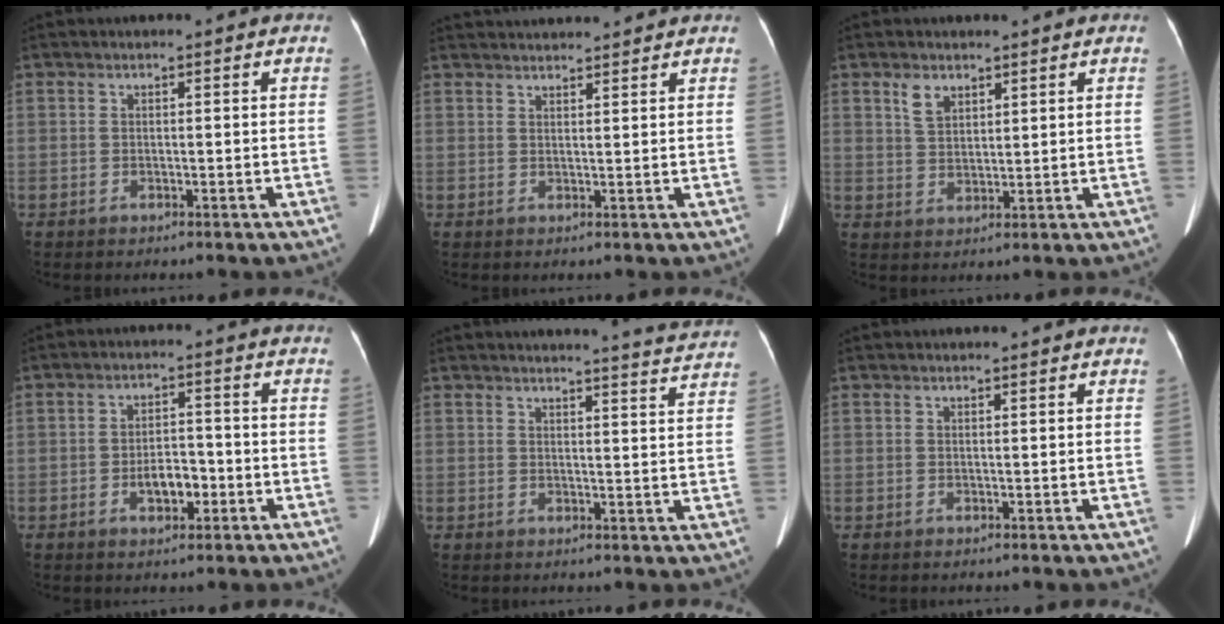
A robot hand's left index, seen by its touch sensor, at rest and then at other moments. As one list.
[{"total": 8.2, "force": [7.9, 0.4, 2.1], "torque": [-0.027, 0.020, 0.104]}, {"total": 3.0, "force": [1.9, 1.7, 1.6], "torque": [-0.035, -0.002, 0.049]}, {"total": 4.3, "force": [-2.1, 2.0, 3.2], "torque": [-0.051, -0.001, -0.028]}, {"total": 8.2, "force": [8.0, -1.5, 1.0], "torque": [-0.017, -0.051, 0.082]}, {"total": 0.6, "force": [0.5, 0.3, 0.2], "torque": [-0.004, 0.009, 0.010]}]